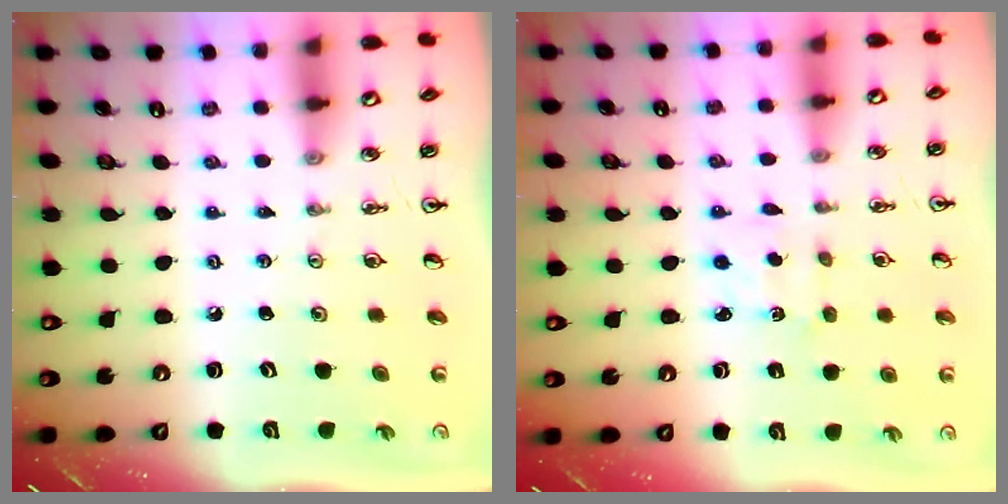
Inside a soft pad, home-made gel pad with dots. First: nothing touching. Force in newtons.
{"total": 2.6, "press": 2.5, "slide": 0.3}